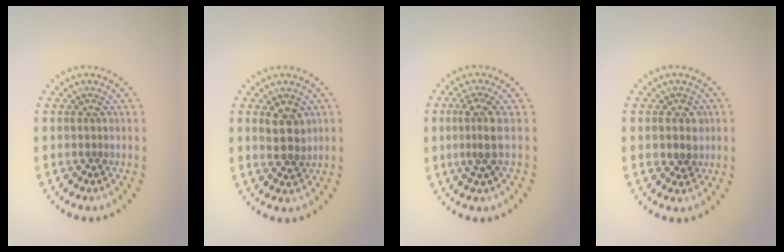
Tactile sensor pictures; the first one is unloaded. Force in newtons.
{"total": 2.8, "press": 2.7, "slide": 0.8}
{"total": 2.5, "press": 1.9, "slide": 1.7}
{"total": 2.0, "press": 1.9, "slide": 0.6}